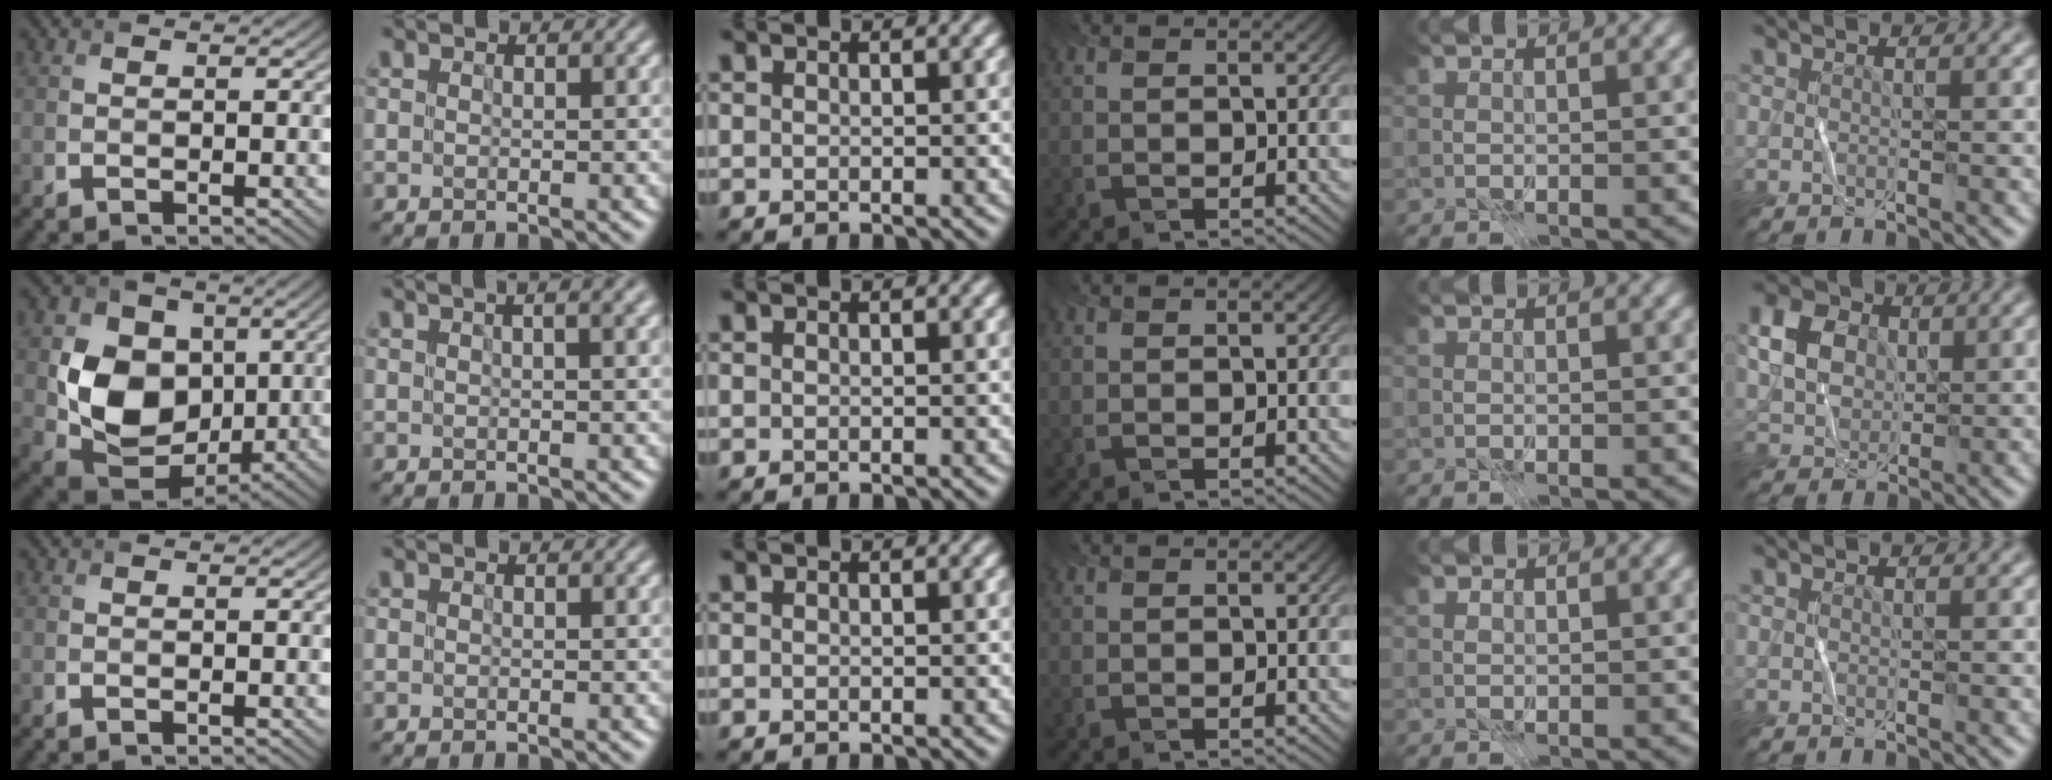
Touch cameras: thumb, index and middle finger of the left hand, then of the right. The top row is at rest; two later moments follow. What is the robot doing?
{"motion": "fold", "object": "receipt paper"}